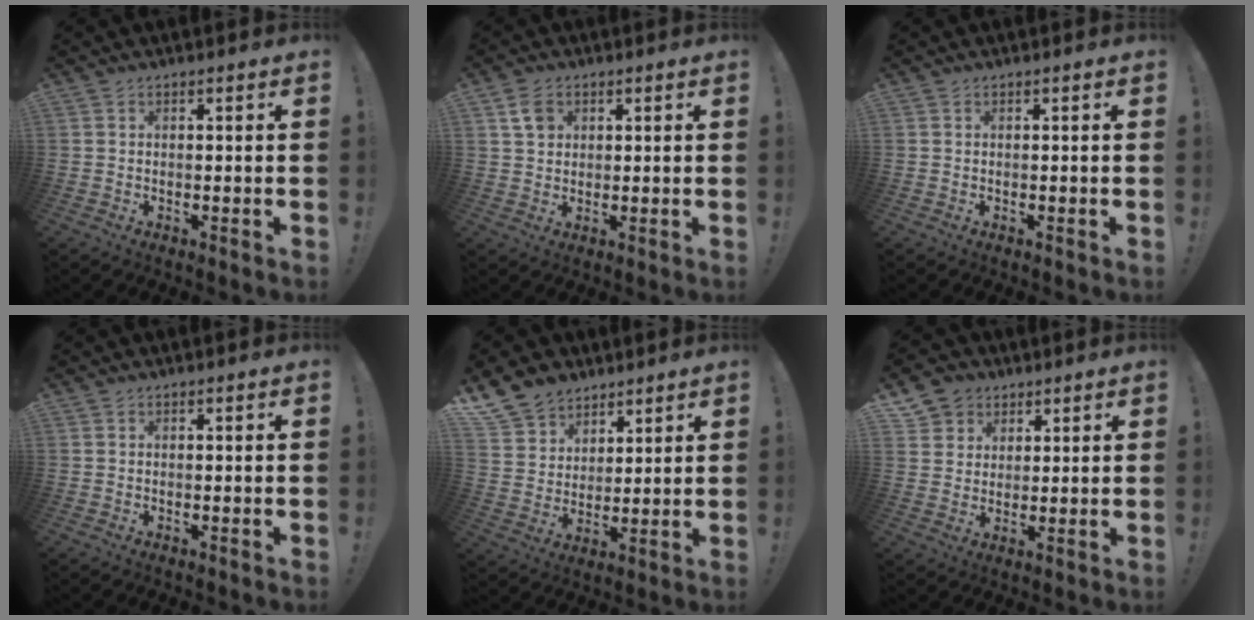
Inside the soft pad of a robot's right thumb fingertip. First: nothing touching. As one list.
[{"total": 3.8, "force": [1.7, 3.0, 1.8], "torque": [-0.020, -0.002, 0.031]}, {"total": 0.0}, {"total": 0.0}, {"total": 10.8, "force": [7.9, 7.2, 2.0], "torque": [-0.040, -0.060, 0.158]}, {"total": 6.3, "force": [3.4, 5.2, 0.8], "torque": [-0.008, -0.026, 0.067]}]